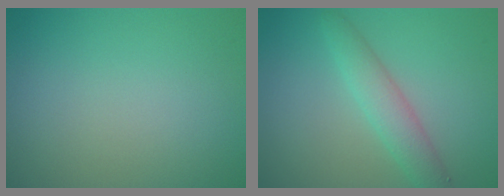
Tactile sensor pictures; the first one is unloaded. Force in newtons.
{"total": 3.0, "press": 3.0, "slide": 0.3}